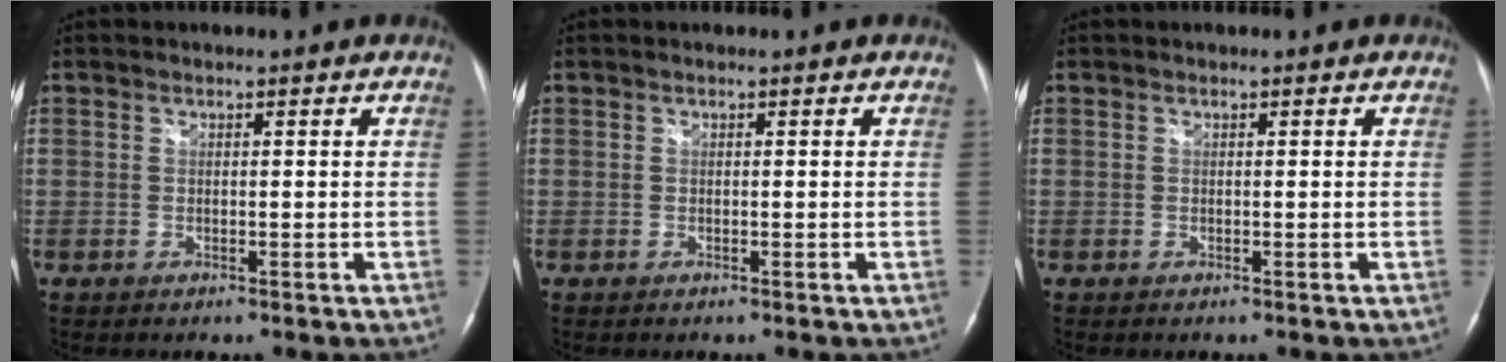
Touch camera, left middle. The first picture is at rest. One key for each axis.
{"total": 0.0}
{"total": 0.0}